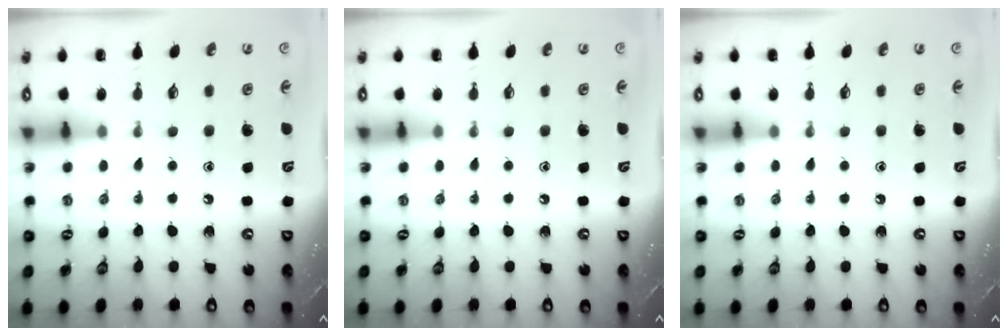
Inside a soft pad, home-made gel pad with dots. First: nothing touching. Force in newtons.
{"total": 0.0}
{"total": 0.0}